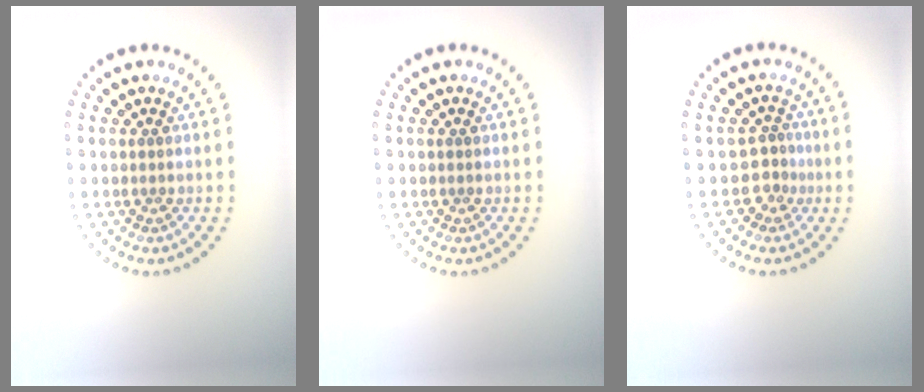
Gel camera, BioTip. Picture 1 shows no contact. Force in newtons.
{"total": 0.0}
{"total": 1.8, "press": 1.1, "slide": 1.4}